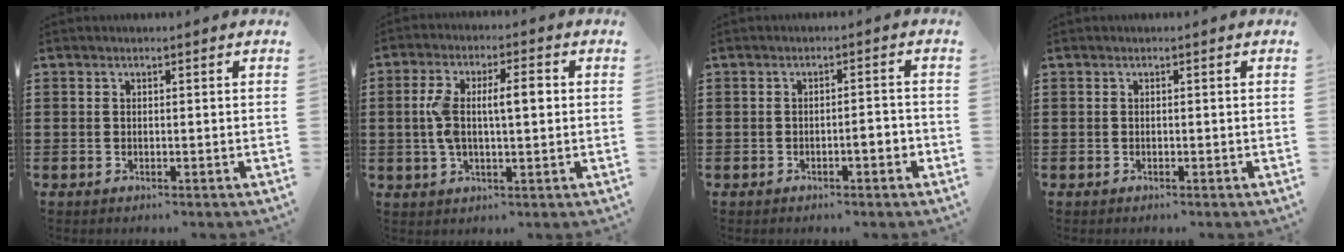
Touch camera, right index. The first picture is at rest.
{"total": 7.5, "force": [0.6, 2.8, 7.0], "torque": [-0.155, 0.002, 0.000]}
{"total": 2.4, "force": [-1.1, 0.5, 2.1], "torque": [-0.038, 0.002, -0.019]}
{"total": 0.0}